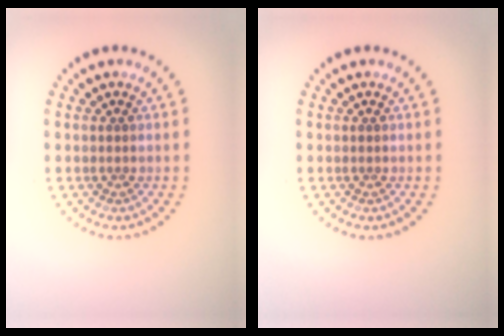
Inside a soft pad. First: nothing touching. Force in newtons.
{"total": 0.0}